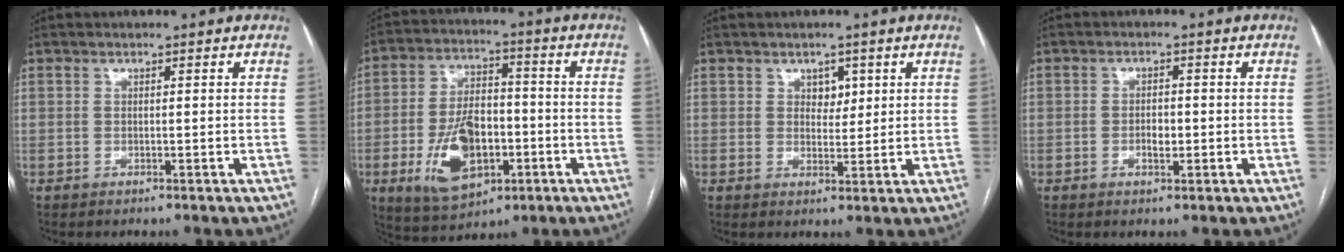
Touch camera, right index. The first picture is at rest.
{"total": 13.1, "force": [-4.2, 7.0, 10.3], "torque": [-0.203, 0.006, -0.065]}
{"total": 2.7, "force": [1.2, 1.9, 1.5], "torque": [-0.017, 0.002, 0.019]}
{"total": 2.4, "force": [-0.7, 1.1, 2.0], "torque": [-0.035, 0.003, -0.010]}